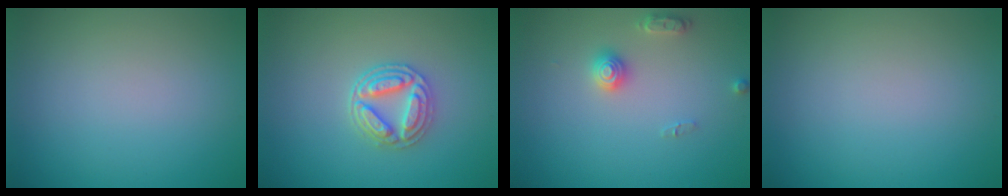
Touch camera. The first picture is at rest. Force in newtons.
{"total": 3.7, "press": 3.3, "slide": 1.7}
{"total": 2.2, "press": 2.2, "slide": 0.1}
{"total": 0.0}